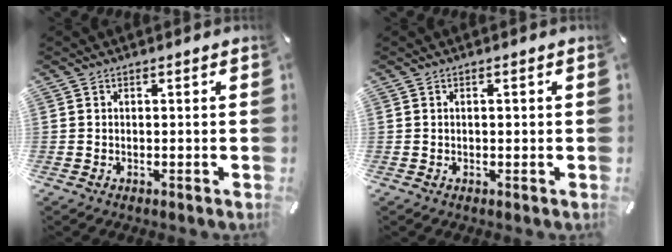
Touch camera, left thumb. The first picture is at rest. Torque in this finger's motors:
{"motor_torque": [0.12, 0.06, 0.02, -0.12, -0.01]}